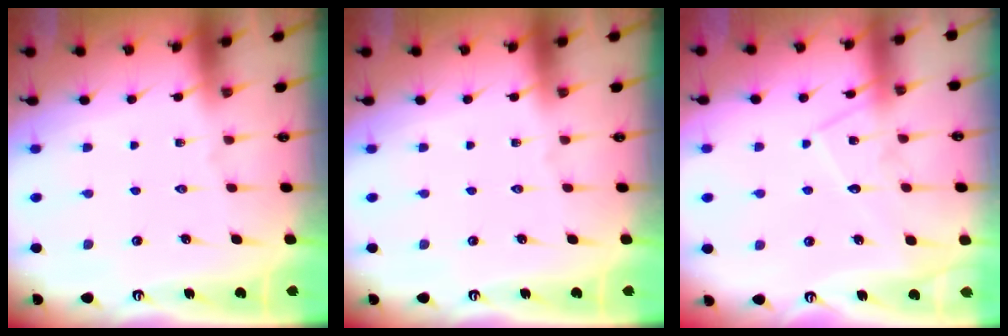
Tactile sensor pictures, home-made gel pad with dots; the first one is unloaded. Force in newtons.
{"total": 0.0}
{"total": 9.5, "press": 9.5, "slide": 0.6}